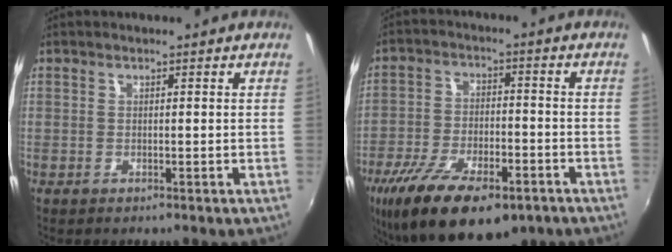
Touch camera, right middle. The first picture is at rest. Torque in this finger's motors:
{"motor_torque": [1.50, -0.64, 0.39, 0.21]}